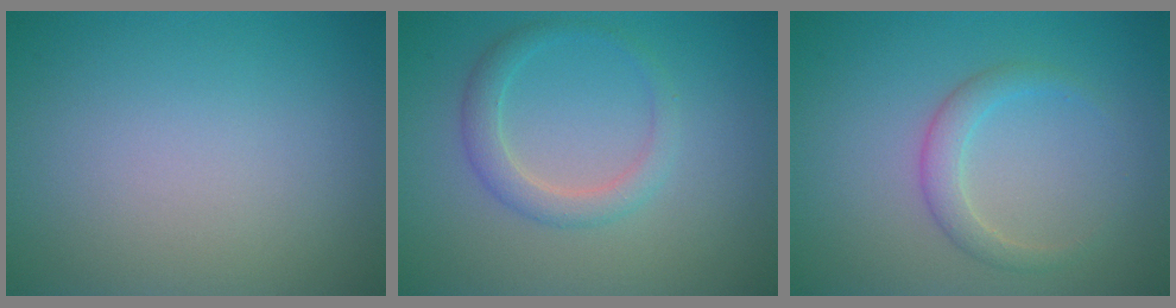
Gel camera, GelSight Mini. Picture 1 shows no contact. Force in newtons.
{"total": 2.4, "press": 2.4, "slide": 0.1}
{"total": 2.0, "press": 2.0, "slide": 0.1}